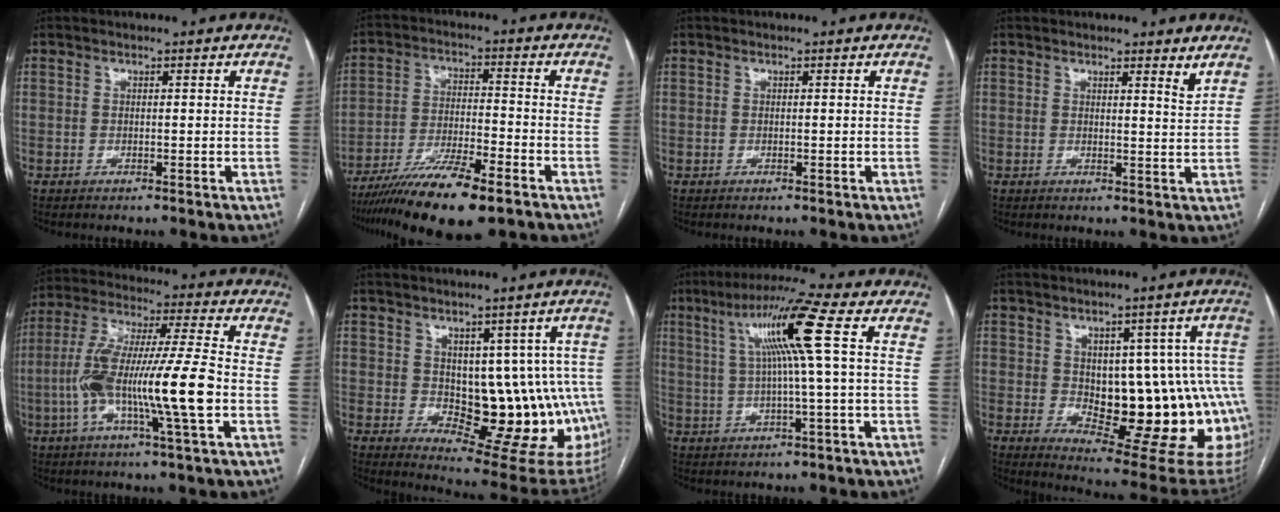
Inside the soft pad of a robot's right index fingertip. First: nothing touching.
{"total": 13.9, "force": [-9.8, 2.0, 9.7], "torque": [-0.177, -0.033, -0.170]}
{"total": 0.0}
{"total": 2.4, "force": [2.2, 0.0, 0.9], "torque": [-0.016, -0.020, 0.023]}
{"total": 16.4, "force": [-3.5, 0.2, 16.0], "torque": [-0.308, -0.001, -0.070]}
{"total": 15.5, "force": [-0.6, 8.1, 13.2], "torque": [-0.122, 0.008, 0.014]}
{"total": 10.3, "force": [2.7, -1.5, 9.9], "torque": [-0.174, 0.022, 0.052]}
{"total": 19.6, "force": [-1.0, 8.2, 17.8], "torque": [-0.157, 0.018, 0.016]}